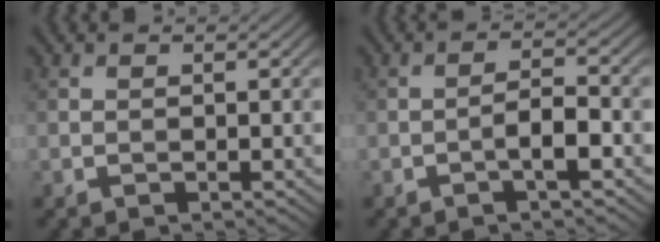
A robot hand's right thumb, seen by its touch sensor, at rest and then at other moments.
{"total": 3.1, "force": [-1.4, 0.6, 2.7], "torque": [-0.049, 0.013, -0.033]}